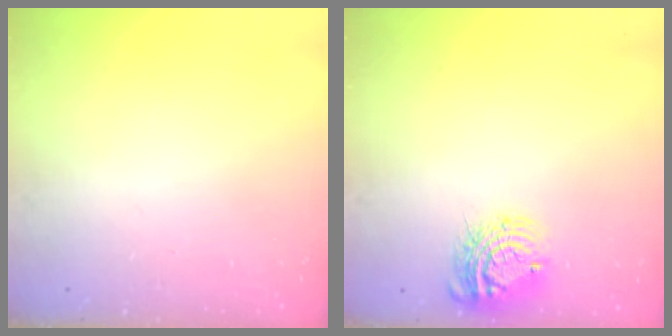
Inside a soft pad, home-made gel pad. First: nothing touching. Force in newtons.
{"total": 10.7, "press": 10.7, "slide": 0.4}